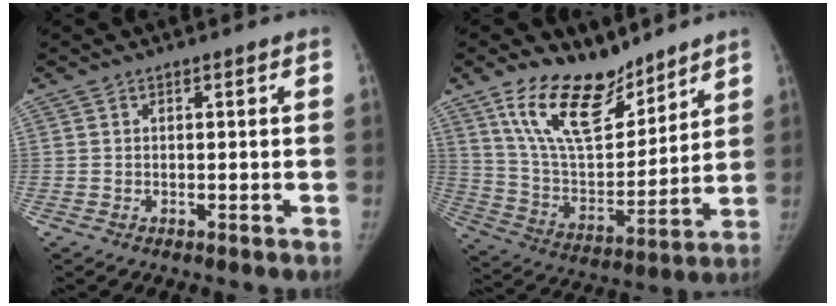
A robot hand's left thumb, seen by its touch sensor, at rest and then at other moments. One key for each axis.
{"total": 17.7, "fx": 12.8, "fy": 7.9, "fz": 9.4, "tx": -0.124, "ty": -0.078, "tz": 0.242}